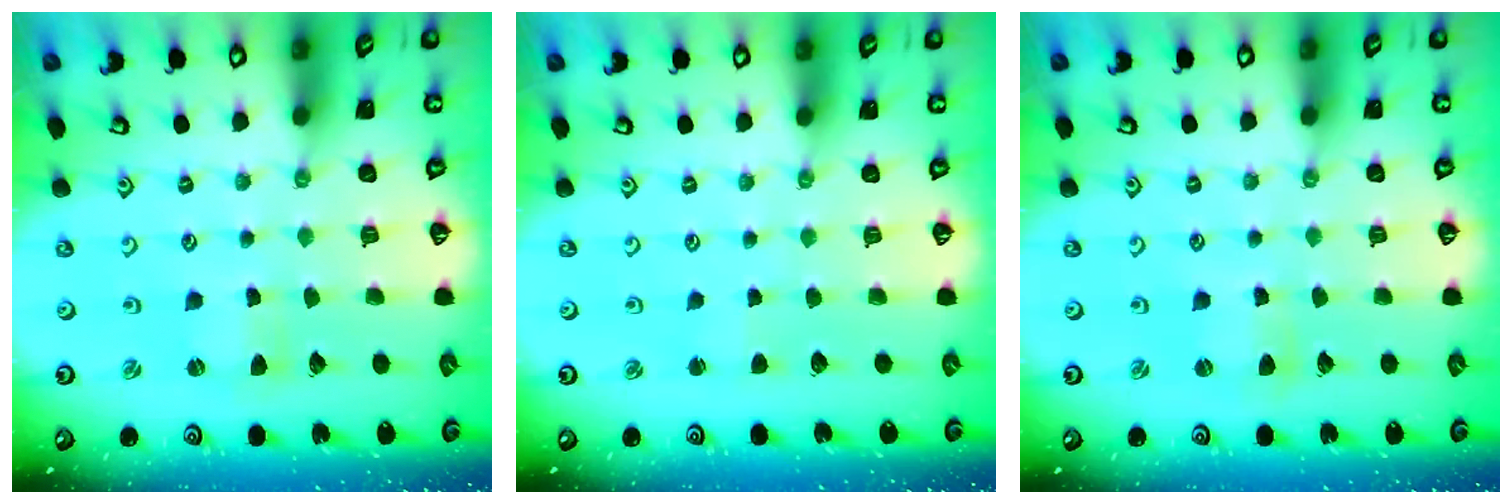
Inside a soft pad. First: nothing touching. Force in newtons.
{"total": 2.3, "press": 2.3, "slide": 0.2}
{"total": 2.3, "press": 2.3, "slide": 0.3}